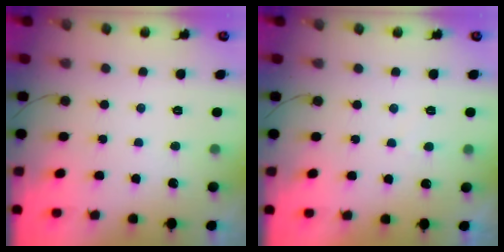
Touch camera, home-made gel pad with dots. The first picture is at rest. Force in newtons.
{"total": 1.3, "press": 1.2, "slide": 0.5}